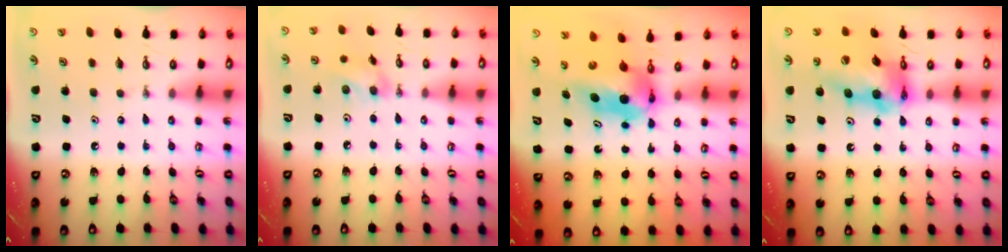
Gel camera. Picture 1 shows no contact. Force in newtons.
{"total": 8.2, "press": 7.8, "slide": 2.6}
{"total": 6.0, "press": 6.0, "slide": 0.4}
{"total": 16.2, "press": 16.1, "slide": 1.7}